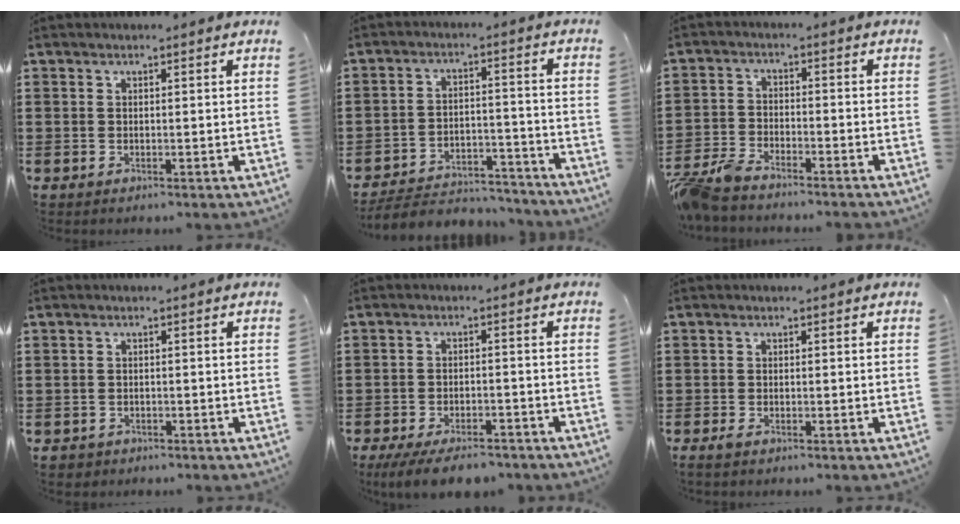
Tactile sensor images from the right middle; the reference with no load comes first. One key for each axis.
{"total": 5.0, "fx": -4.8, "fy": 1.1, "fz": 0.9, "tx": -0.022, "ty": 0.008, "tz": -0.099}
{"total": 4.9, "fx": -4.6, "fy": 0.6, "fz": 1.5, "tx": -0.061, "ty": -0.011, "tz": -0.099}
{"total": 0.8, "fx": -0.7, "fy": 0.4, "fz": 0.0, "tx": -0.003, "ty": 0.000, "tz": -0.016}
{"total": 4.8, "fx": -4.3, "fy": 0.9, "fz": 2.0, "tx": -0.044, "ty": -0.007, "tz": -0.084}
{"total": 0.9, "fx": -0.6, "fy": 0.2, "fz": 0.6, "tx": -0.022, "ty": -0.008, "tz": -0.012}